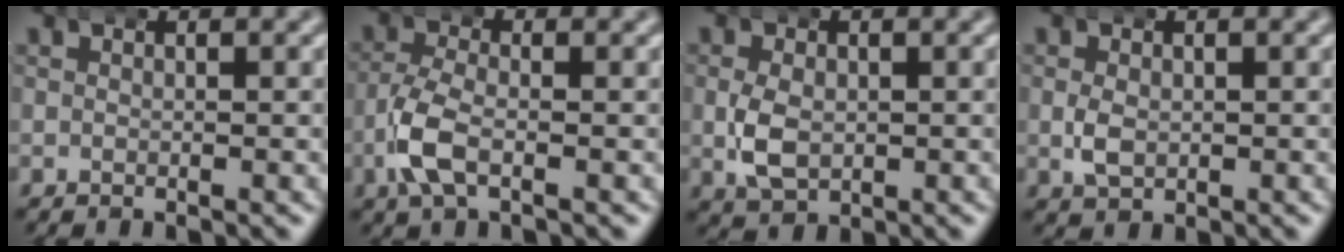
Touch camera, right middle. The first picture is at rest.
{"total": 4.1, "force": [-1.3, 2.0, 3.3], "torque": [-0.085, -0.008, -0.022]}
{"total": 3.6, "force": [-0.5, 2.6, 2.4], "torque": [-0.061, -0.009, 0.001]}
{"total": 2.0, "force": [-0.2, 1.4, 1.4], "torque": [-0.038, -0.008, 0.007]}